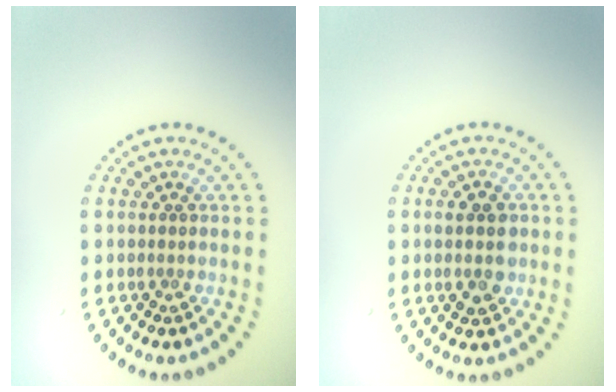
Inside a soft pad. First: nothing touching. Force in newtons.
{"total": 2.9, "press": 2.9, "slide": 0.0}